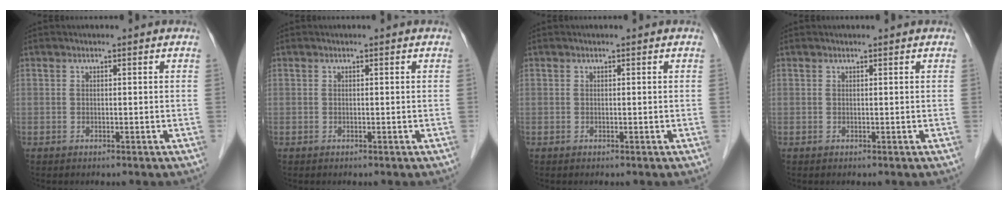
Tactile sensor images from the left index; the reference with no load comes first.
{"total": 0.0}
{"total": 0.0}
{"total": 0.8, "force": [0.8, 0.0, 0.2], "torque": [-0.005, 0.009, 0.013]}